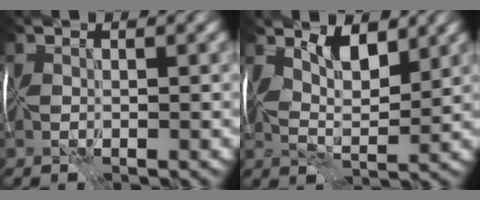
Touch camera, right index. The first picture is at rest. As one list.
[{"total": 4.4, "force": [2.3, 1.7, 3.3], "torque": [-0.061, -0.004, 0.040]}]